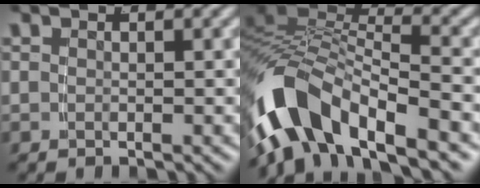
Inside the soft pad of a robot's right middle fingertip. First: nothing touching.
{"total": 11.9, "force": [-4.0, 7.3, 8.5], "torque": [-0.185, -0.028, -0.057]}